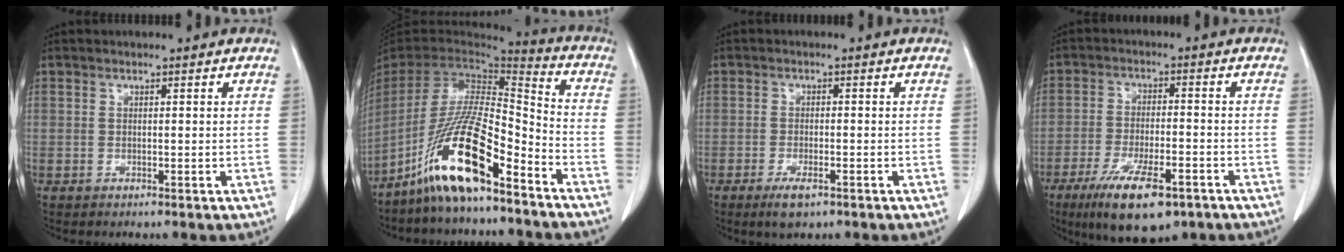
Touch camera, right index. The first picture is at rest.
{"total": 16.6, "force": [-10.9, 2.4, 12.4], "torque": [-0.251, -0.012, -0.203]}
{"total": 3.4, "force": [-2.0, 0.9, 2.6], "torque": [-0.043, -0.004, -0.029]}
{"total": 12.2, "force": [-7.5, 3.4, 9.0], "torque": [-0.158, -0.021, -0.121]}